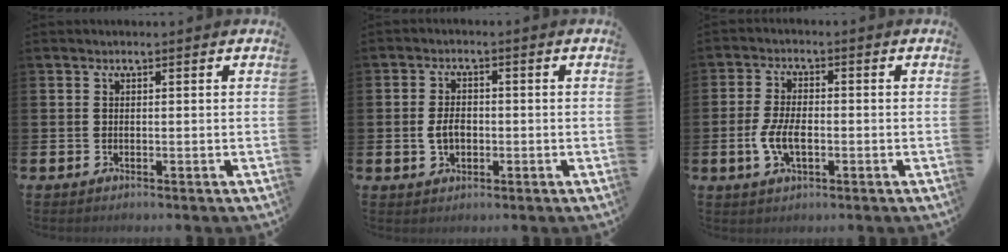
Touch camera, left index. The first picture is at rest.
{"total": 3.1, "force": [-0.4, 2.1, 2.2], "torque": [-0.033, 0.002, -0.012]}
{"total": 5.0, "force": [-0.9, 2.5, 4.2], "torque": [-0.084, 0.000, -0.020]}